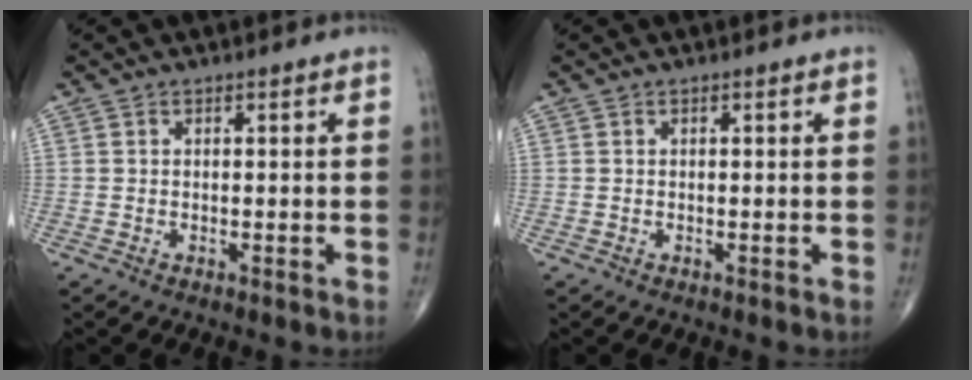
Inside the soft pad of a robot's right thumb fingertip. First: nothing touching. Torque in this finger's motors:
{"motor_torque": [0.02, 0.00, -0.11, -0.04, 0.01]}